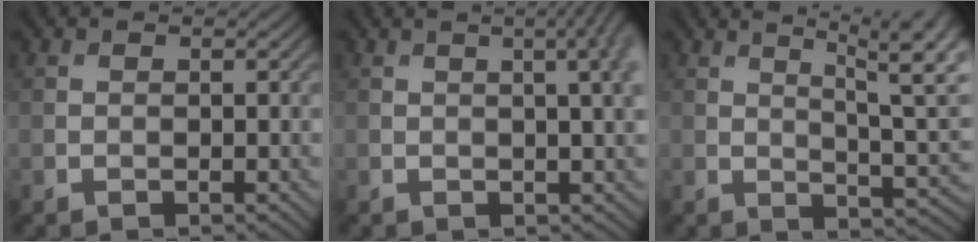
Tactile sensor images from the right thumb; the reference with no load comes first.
{"total": 6.6, "force": [2.0, 2.1, 5.9], "torque": [-0.056, 0.023, 0.010]}
{"total": 12.8, "force": [5.8, 4.1, 10.6], "torque": [-0.142, 0.028, 0.076]}